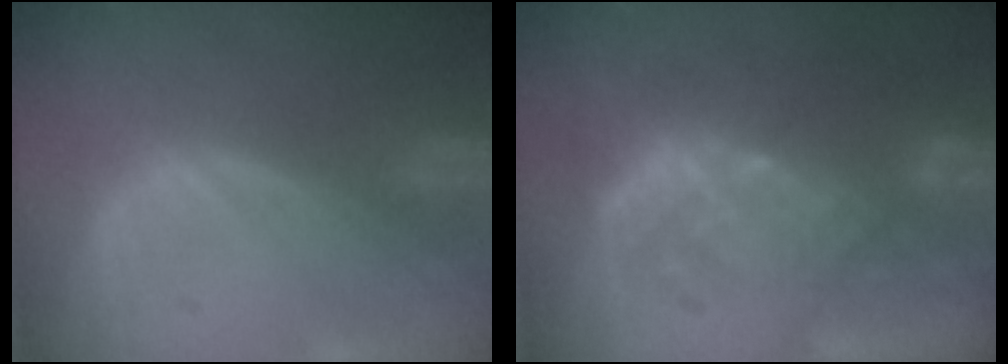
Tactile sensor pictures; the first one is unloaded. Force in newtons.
{"total": 9.3, "press": 8.9, "slide": 2.6}